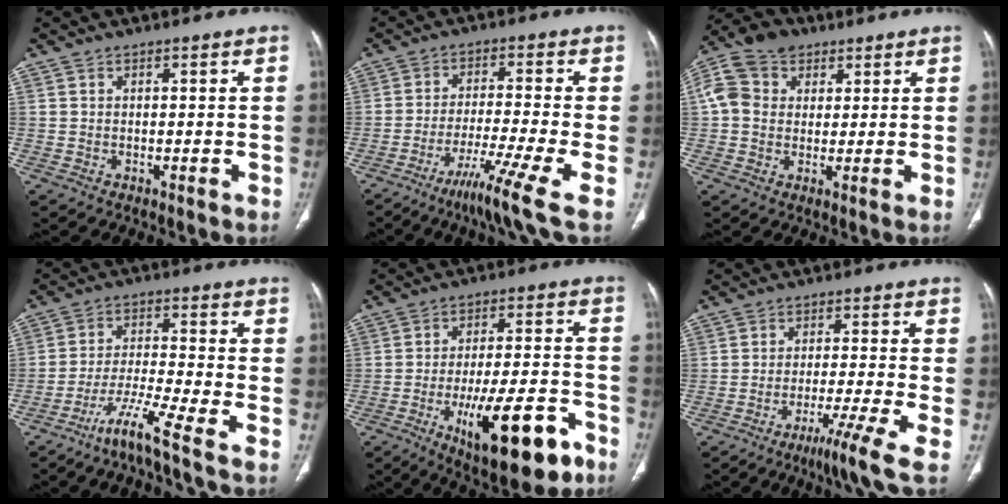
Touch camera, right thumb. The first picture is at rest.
{"total": 11.3, "force": [-5.8, -0.3, 9.7], "torque": [-0.185, 0.006, -0.102]}
{"total": 10.5, "force": [3.1, 8.8, 4.9], "torque": [-0.093, 0.020, 0.052]}
{"total": 9.9, "force": [-6.3, -0.3, 7.7], "torque": [-0.159, 0.018, -0.121]}
{"total": 18.7, "force": [-9.0, 6.3, 15.1], "torque": [-0.216, 0.042, -0.127]}
{"total": 8.7, "force": [-4.4, -0.7, 7.4], "torque": [-0.135, 0.002, -0.075]}